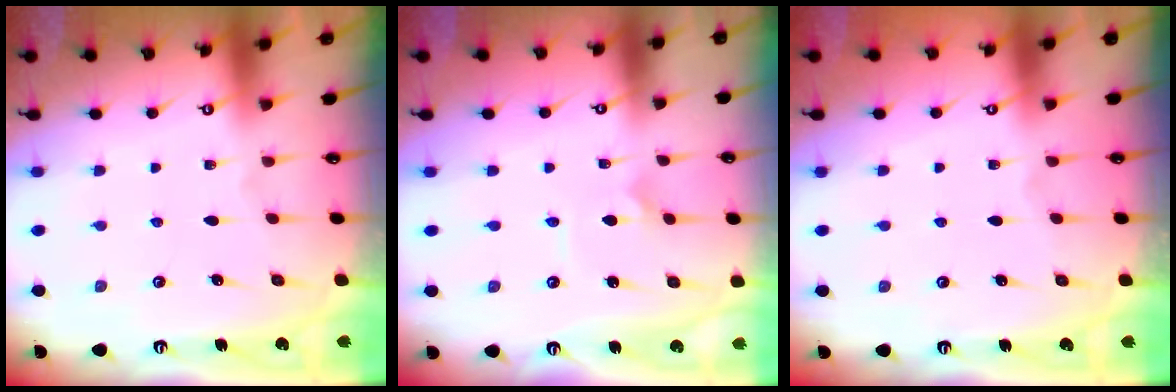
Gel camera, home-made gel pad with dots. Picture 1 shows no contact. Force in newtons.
{"total": 3.5, "press": 3.5, "slide": 0.3}
{"total": 0.0}